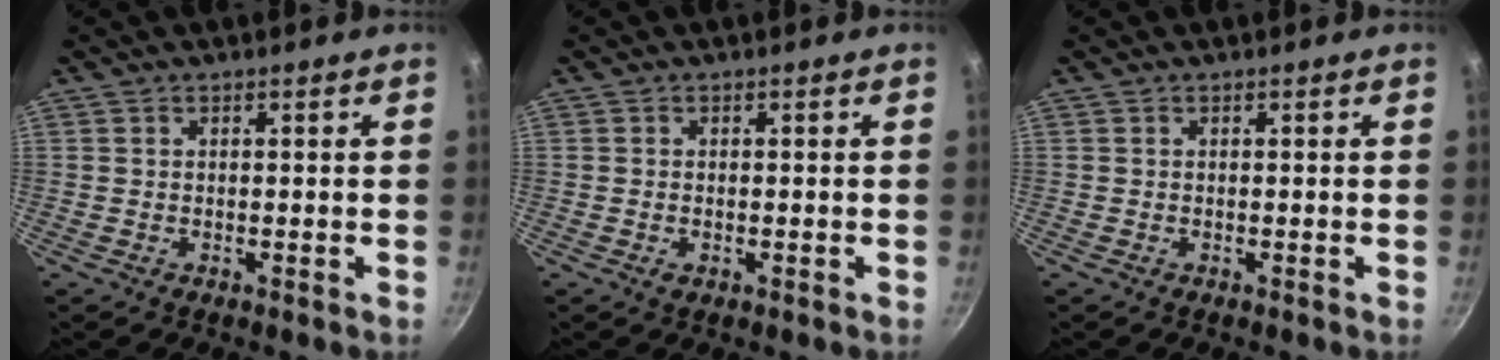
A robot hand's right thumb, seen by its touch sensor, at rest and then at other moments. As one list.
[{"total": 1.0, "force": [-0.3, 0.5, 0.7], "torque": [-0.012, 0.000, -0.006]}, {"total": 0.0}]